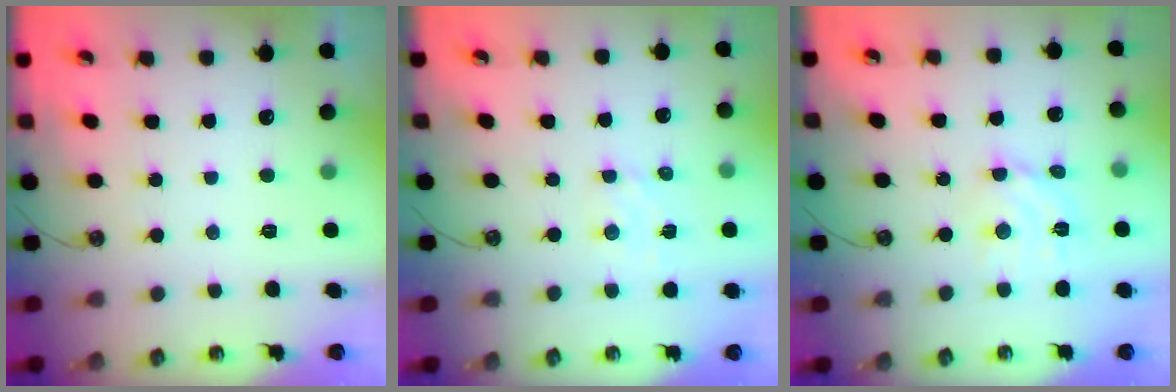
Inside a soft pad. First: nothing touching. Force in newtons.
{"total": 2.5, "press": 2.4, "slide": 0.4}
{"total": 8.4, "press": 8.4, "slide": 0.5}